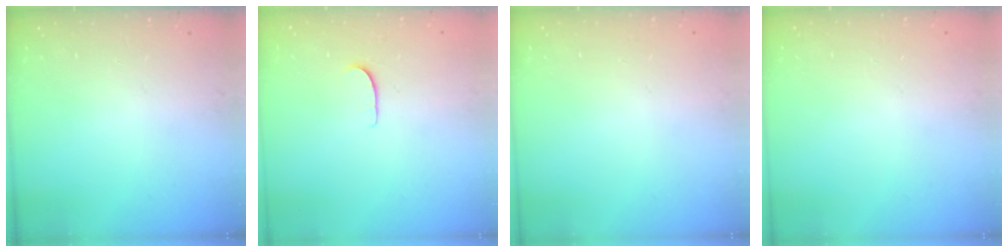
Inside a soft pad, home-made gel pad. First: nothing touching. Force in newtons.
{"total": 4.2, "press": 4.2, "slide": 0.4}
{"total": 0.0}
{"total": 0.0}